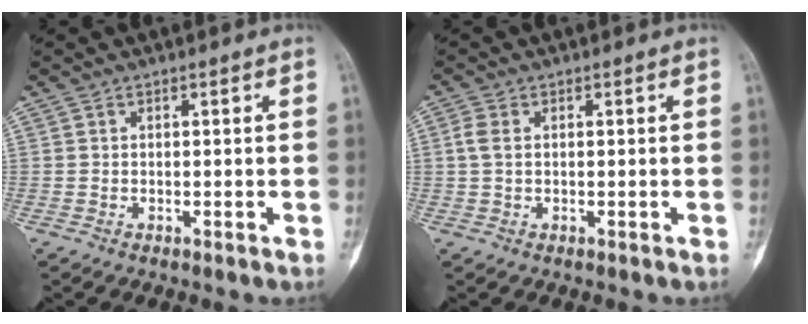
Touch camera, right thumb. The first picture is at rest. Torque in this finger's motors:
{"motor_torque": [-0.19, 0.02, 0.45, 0.07, 0.04]}